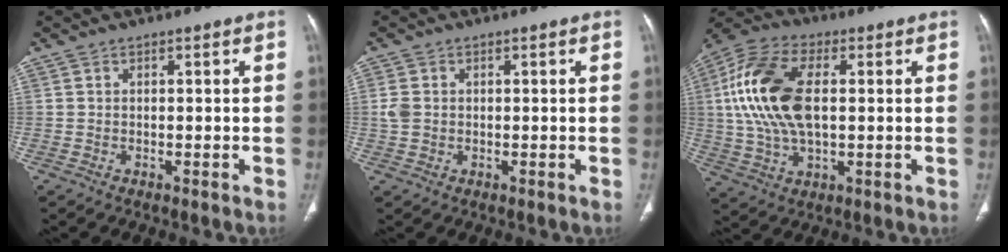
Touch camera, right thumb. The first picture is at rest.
{"total": 2.7, "force": [0.1, 2.2, 1.6], "torque": [-0.039, 0.002, 0.003]}
{"total": 17.7, "force": [2.2, 9.7, 14.7], "torque": [-0.306, 0.013, 0.039]}